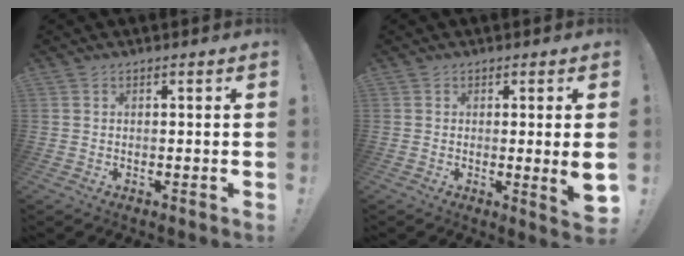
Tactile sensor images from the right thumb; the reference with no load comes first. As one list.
[{"total": 5.7, "force": [-0.2, 0.2, 5.7], "torque": [-0.065, -0.018, -0.001]}]